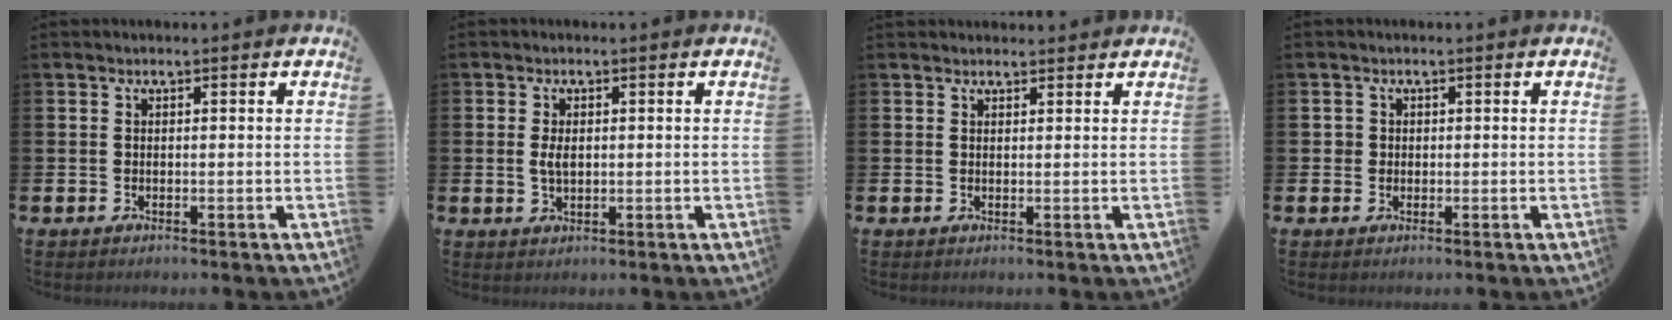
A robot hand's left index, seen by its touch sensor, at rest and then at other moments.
{"total": 2.4, "force": [0.4, 1.4, 2.0], "torque": [-0.029, 0.002, 0.004]}
{"total": 1.4, "force": [1.3, 0.4, 0.0], "torque": [0.008, -0.003, 0.023]}
{"total": 1.2, "force": [0.2, 1.2, 0.0], "torque": [0.007, 0.004, 0.001]}